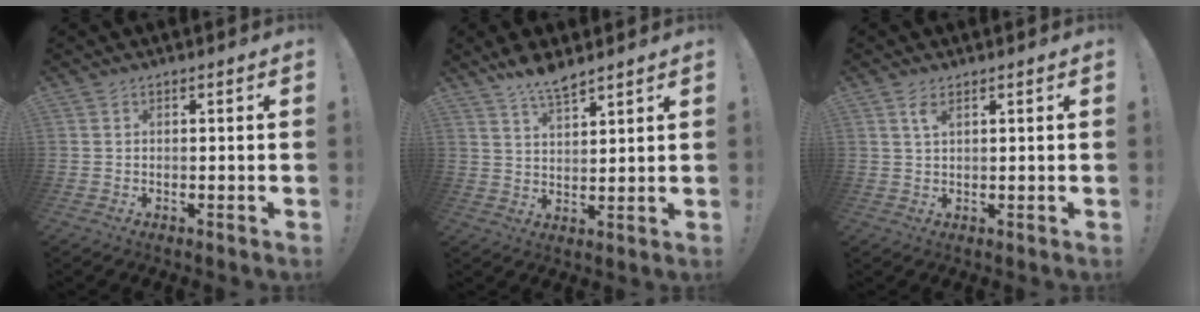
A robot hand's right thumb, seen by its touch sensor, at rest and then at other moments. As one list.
[{"total": 7.0, "force": [6.1, 1.6, 3.2], "torque": [-0.054, -0.038, 0.108]}, {"total": 2.7, "force": [1.4, 0.9, 2.1], "torque": [-0.028, -0.006, 0.023]}]